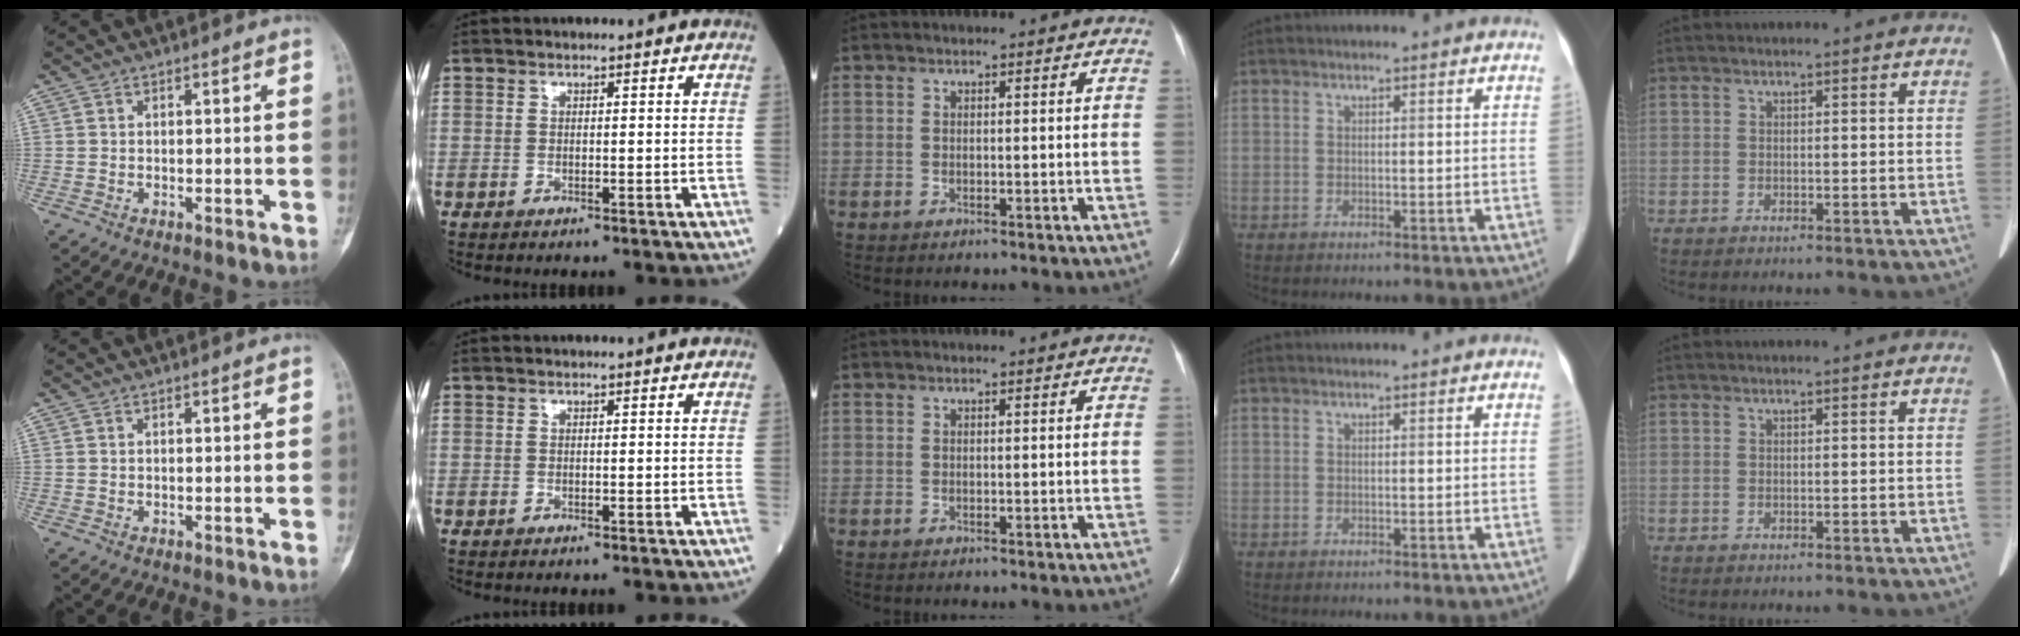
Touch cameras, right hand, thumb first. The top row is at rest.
{}